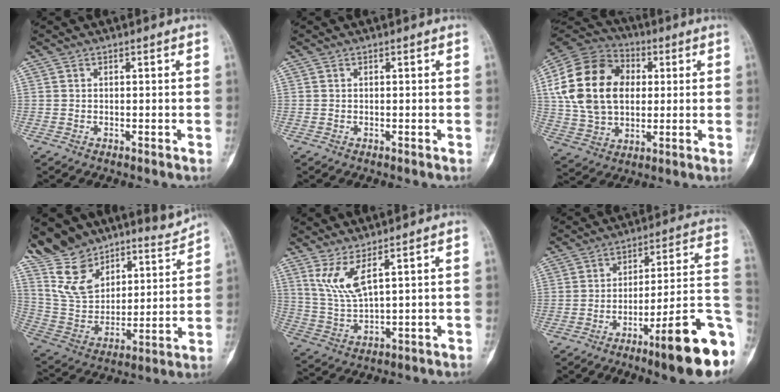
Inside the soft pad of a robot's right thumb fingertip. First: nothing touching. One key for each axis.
{"total": 0.0}
{"total": 21.5, "fx": 3.3, "fy": 15.4, "fz": 14.6, "tx": -0.260, "ty": 0.016, "tz": 0.060}
{"total": 21.0, "fx": 17.7, "fy": 8.8, "fz": 7.0, "tx": -0.075, "ty": -0.093, "tz": 0.312}
{"total": 7.0, "fx": 3.9, "fy": 1.3, "fz": 5.7, "tx": -0.130, "ty": -0.033, "tz": 0.092}
{"total": 18.8, "fx": -8.9, "fy": 3.5, "fz": 16.1, "tx": -0.188, "ty": 0.058, "tz": -0.130}